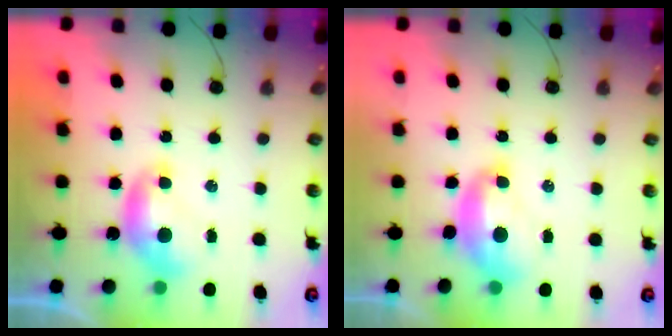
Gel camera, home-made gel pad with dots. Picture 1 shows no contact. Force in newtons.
{"total": 2.6, "press": 2.5, "slide": 0.6}